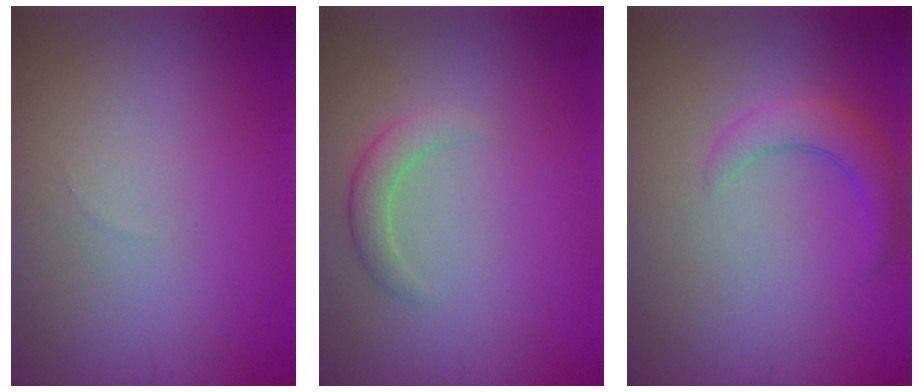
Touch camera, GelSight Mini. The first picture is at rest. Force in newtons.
{"total": 2.0, "press": 1.9, "slide": 0.2}
{"total": 2.9, "press": 2.9, "slide": 0.2}